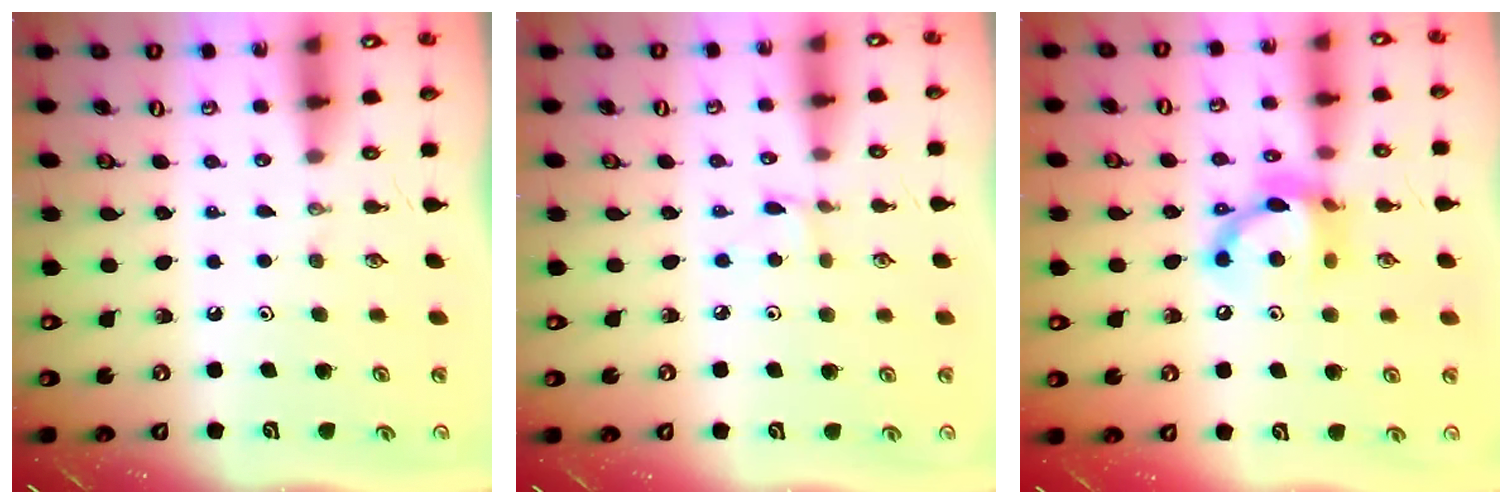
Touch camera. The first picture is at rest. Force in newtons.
{"total": 1.6, "press": 1.5, "slide": 0.2}
{"total": 13.1, "press": 13.1, "slide": 0.8}